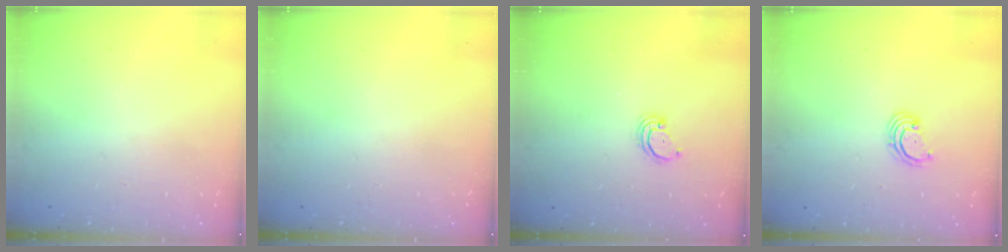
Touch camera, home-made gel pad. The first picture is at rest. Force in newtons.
{"total": 0.0}
{"total": 2.6, "press": 2.6, "slide": 0.1}
{"total": 2.6, "press": 2.6, "slide": 0.3}